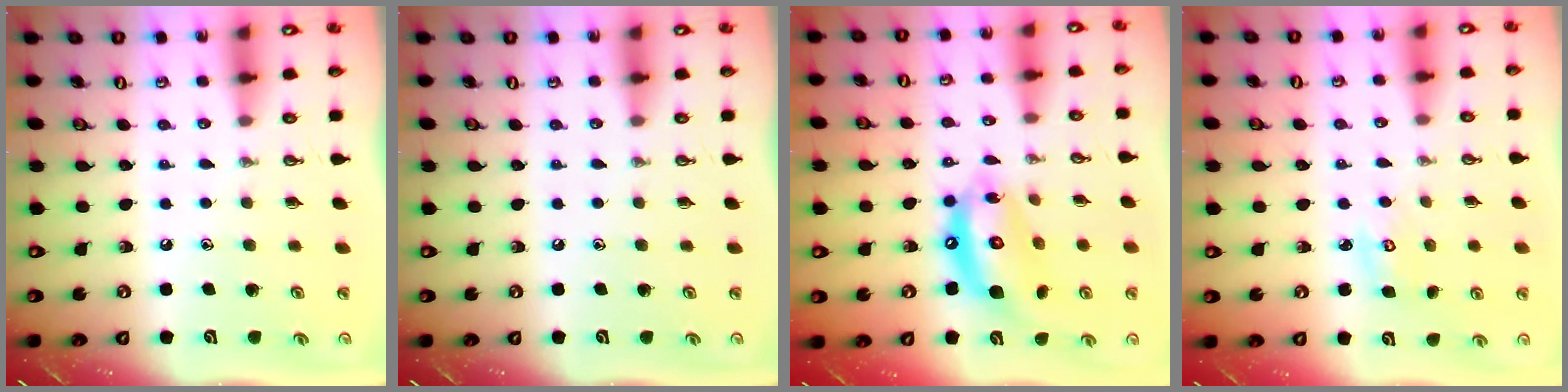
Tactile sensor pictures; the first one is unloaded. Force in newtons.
{"total": 0.0}
{"total": 13.8, "press": 13.8, "slide": 1.5}
{"total": 4.0, "press": 3.9, "slide": 0.3}